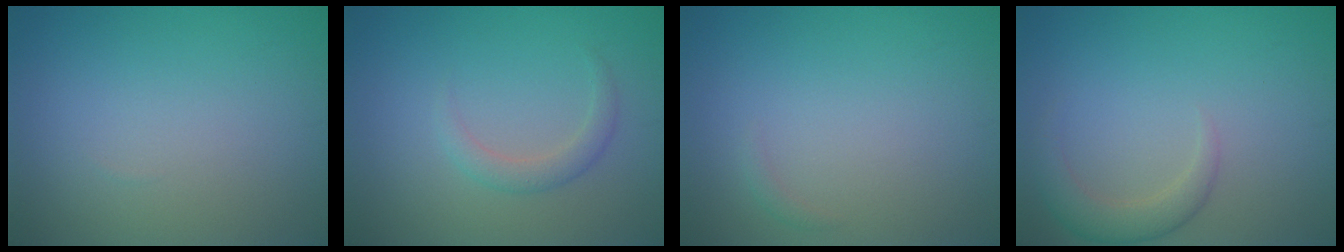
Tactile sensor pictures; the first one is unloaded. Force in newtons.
{"total": 1.8, "press": 1.7, "slide": 0.1}
{"total": 0.6, "press": 0.6, "slide": 0.1}
{"total": 2.8, "press": 2.7, "slide": 0.2}